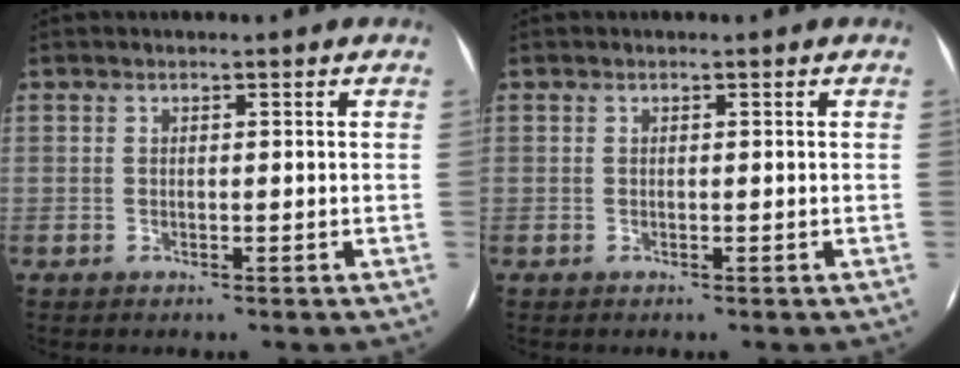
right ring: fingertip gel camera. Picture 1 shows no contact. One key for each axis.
{"total": 0.0}